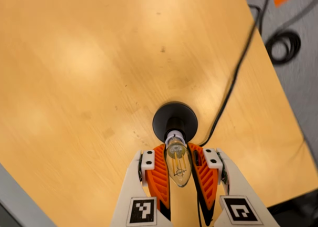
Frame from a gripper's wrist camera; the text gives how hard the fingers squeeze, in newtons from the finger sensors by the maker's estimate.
{"total": 19.3, "left": 18.3, "right": 20.4}